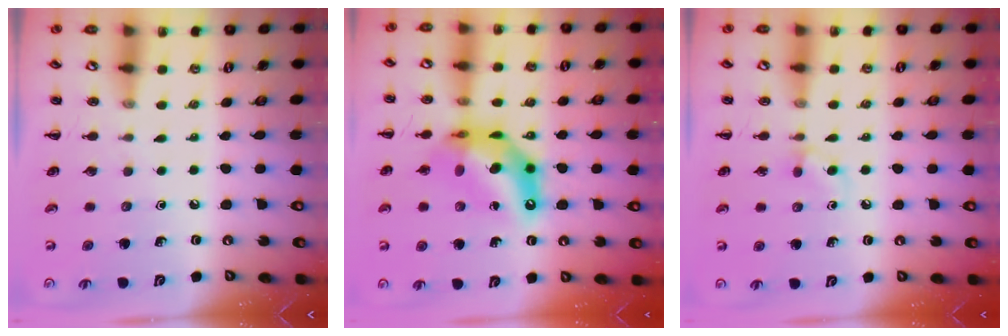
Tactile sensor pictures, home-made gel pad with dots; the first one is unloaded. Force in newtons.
{"total": 14.3, "press": 13.8, "slide": 3.8}
{"total": 4.3, "press": 3.9, "slide": 1.6}